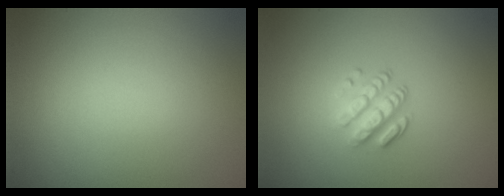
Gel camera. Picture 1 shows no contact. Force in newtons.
{"total": 3.3, "press": 2.4, "slide": 2.2}